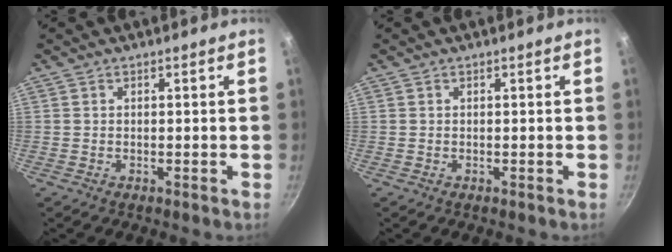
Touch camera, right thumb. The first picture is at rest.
{"total": 0.0}